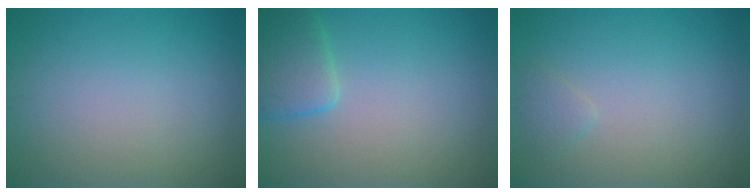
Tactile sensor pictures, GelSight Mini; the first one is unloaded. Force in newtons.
{"total": 3.1, "press": 3.1, "slide": 0.3}
{"total": 0.9, "press": 0.9, "slide": 0.1}